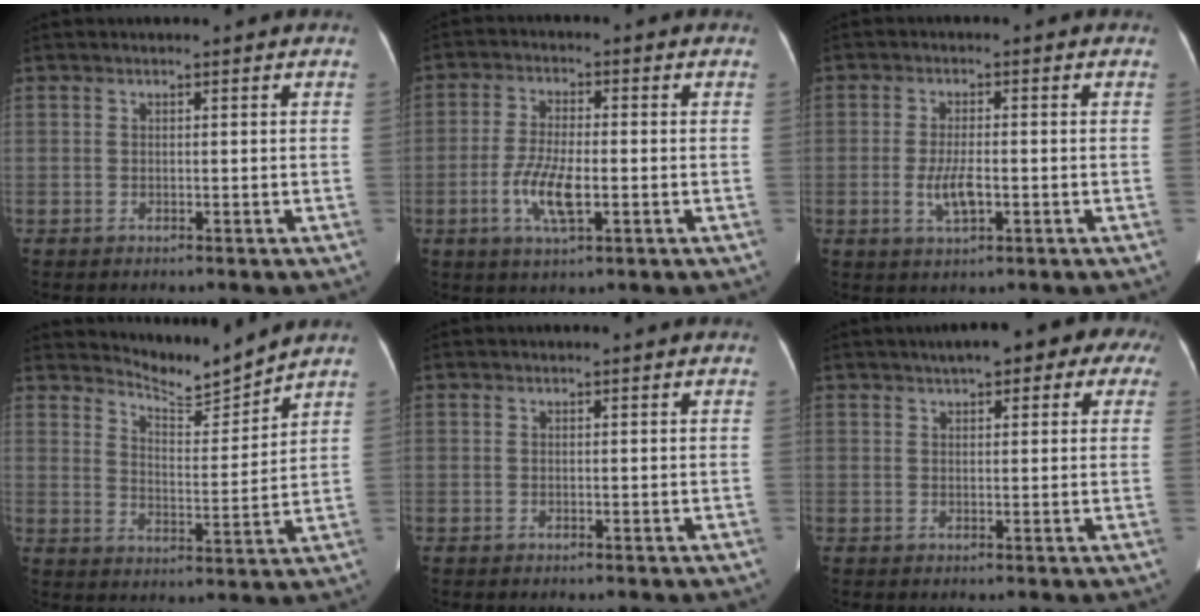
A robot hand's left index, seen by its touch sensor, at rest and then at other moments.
{"total": 6.9, "force": [-2.1, 1.8, 6.3], "torque": [-0.133, -0.004, -0.039]}
{"total": 4.3, "force": [-1.2, 1.2, 3.9], "torque": [-0.082, -0.005, -0.019]}
{"total": 6.7, "force": [6.6, -1.0, -0.2], "torque": [-0.014, -0.025, 0.119]}
{"total": 0.0}
{"total": 10.2, "force": [6.3, 4.1, 6.8], "torque": [-0.070, 0.040, 0.071]}